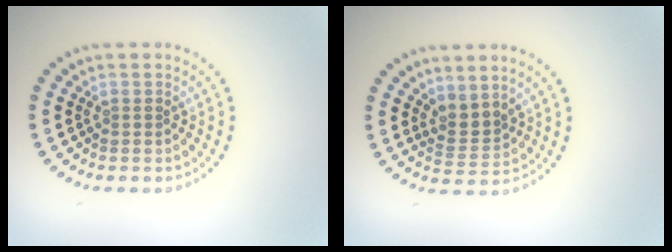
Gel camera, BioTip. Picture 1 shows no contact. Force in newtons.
{"total": 2.3, "press": 1.5, "slide": 1.7}